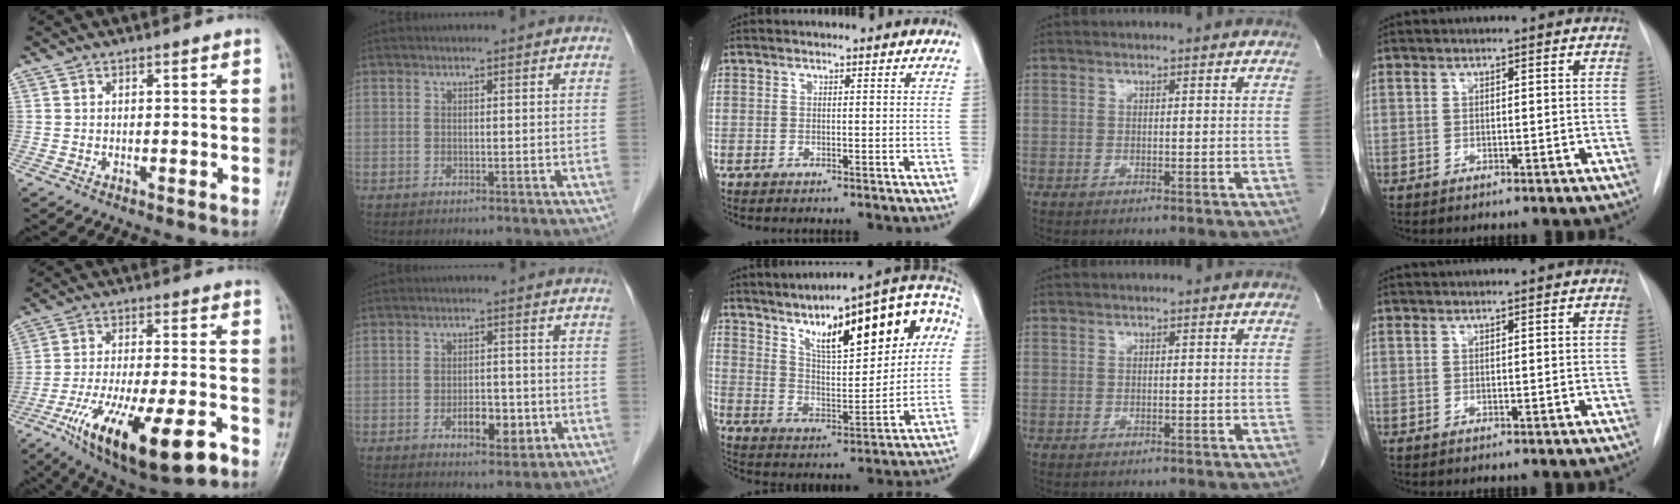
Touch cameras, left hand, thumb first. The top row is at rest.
{"thumb": {"total": 21.3, "force": [-10.5, 6.7, 17.3], "torque": [-0.304, 0.025, -0.162]}, "index": {"total": 5.2, "force": [-1.7, 2.5, 4.2], "torque": [-0.067, 0.002, -0.019]}, "middle": {"total": 21.8, "force": [8.6, 6.4, 19.0], "torque": [-0.283, 0.039, 0.134]}, "ring": {"total": 1.2, "force": [-1.0, 0.5, 0.3], "torque": [-0.011, 0.000, -0.011]}, "little": {"total": 1.6, "force": [1.4, -0.5, 0.6], "torque": [-0.004, 0.014, 0.029]}}